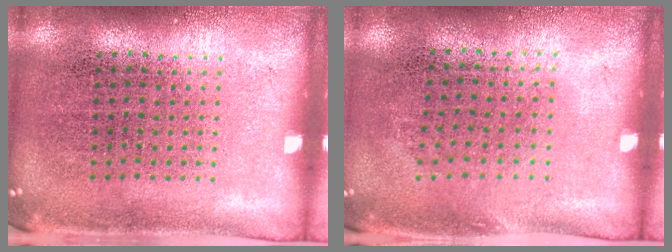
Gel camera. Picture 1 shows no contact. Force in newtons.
{"total": 0.7, "press": 0.6, "slide": 0.5}